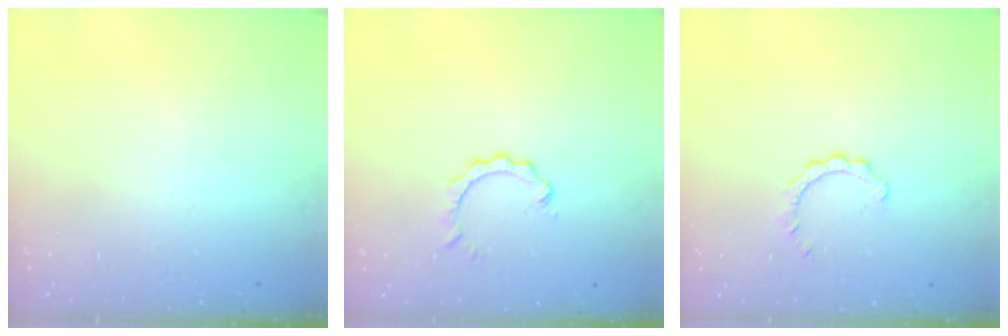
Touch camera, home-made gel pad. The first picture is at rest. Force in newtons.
{"total": 2.9, "press": 2.8, "slide": 0.3}
{"total": 2.6, "press": 2.6, "slide": 0.2}